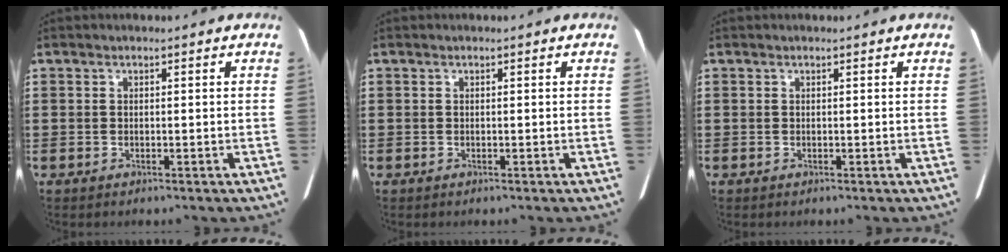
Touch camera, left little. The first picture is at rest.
{"total": 0.0}
{"total": 0.0}